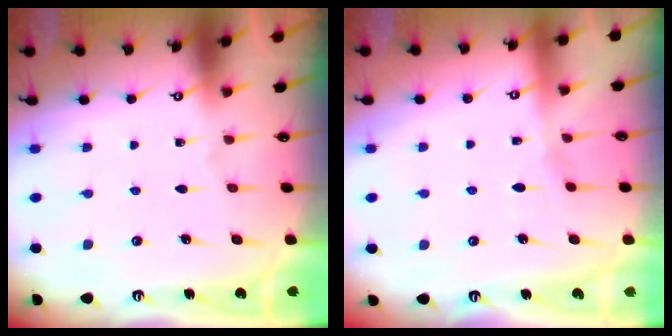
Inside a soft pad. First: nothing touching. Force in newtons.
{"total": 3.8, "press": 3.8, "slide": 0.4}